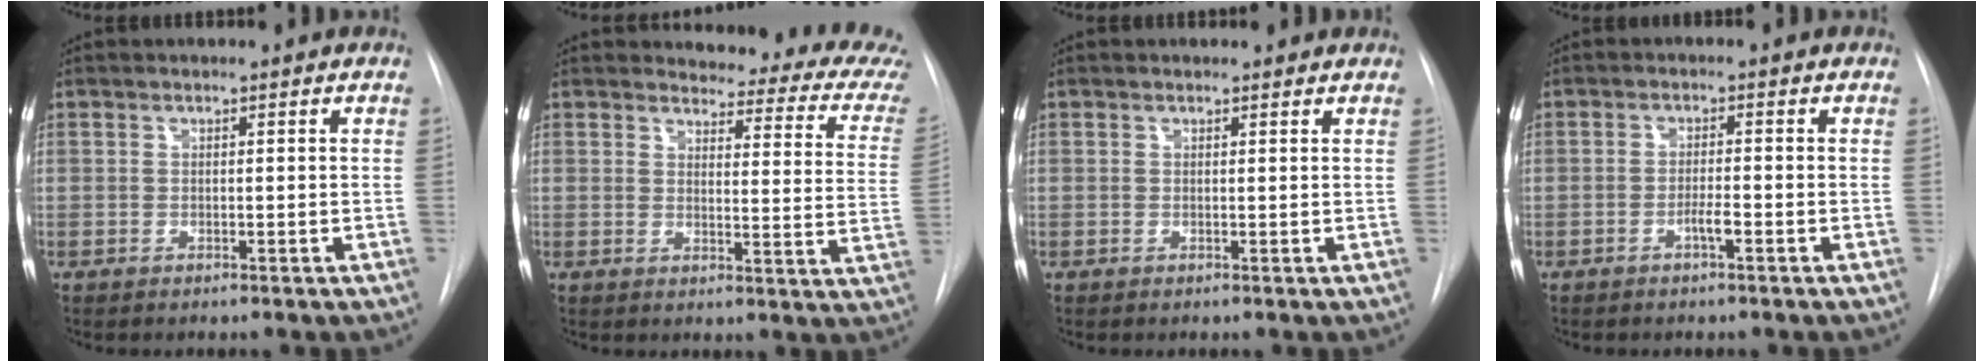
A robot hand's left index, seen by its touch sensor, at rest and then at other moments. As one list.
[{"total": 14.3, "force": [13.8, 1.5, 3.4], "torque": [-0.017, -0.093, 0.124]}, {"total": 2.0, "force": [1.8, 0.8, 0.4], "torque": [-0.008, 0.010, 0.015]}, {"total": 2.0, "force": [-1.1, 0.1, 1.6], "torque": [-0.029, 0.000, -0.021]}]